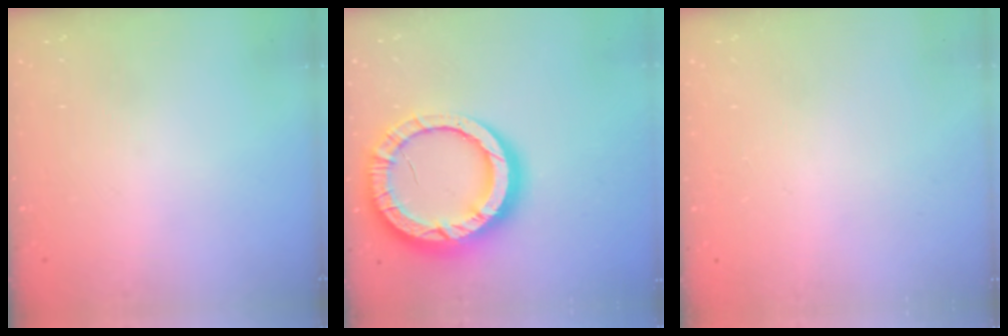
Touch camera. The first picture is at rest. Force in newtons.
{"total": 21.0, "press": 20.9, "slide": 2.2}
{"total": 2.5, "press": 2.5, "slide": 0.2}